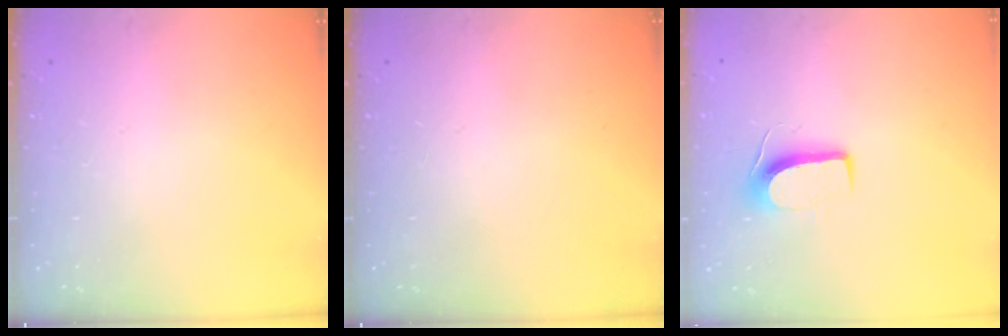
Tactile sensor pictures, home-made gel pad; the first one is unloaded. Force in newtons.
{"total": 0.0}
{"total": 7.6, "press": 7.6, "slide": 0.5}